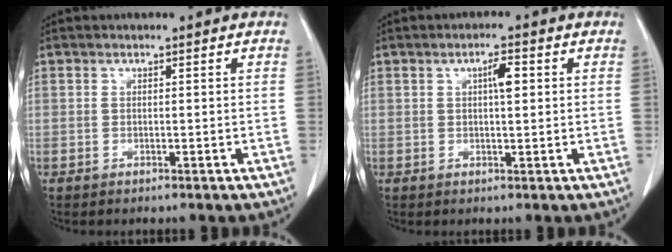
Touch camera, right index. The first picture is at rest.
{"total": 2.7, "force": [0.7, 0.6, 2.6], "torque": [-0.045, 0.004, 0.011]}